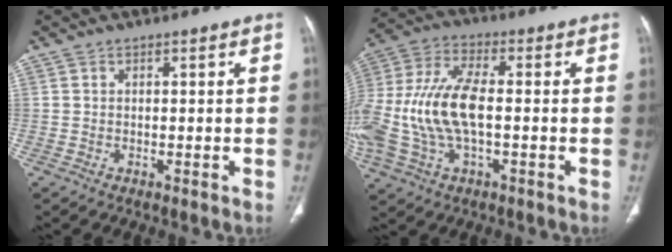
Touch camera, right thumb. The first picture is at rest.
{"total": 18.9, "force": [-1.9, 9.2, 16.4], "torque": [-0.391, 0.016, -0.032]}